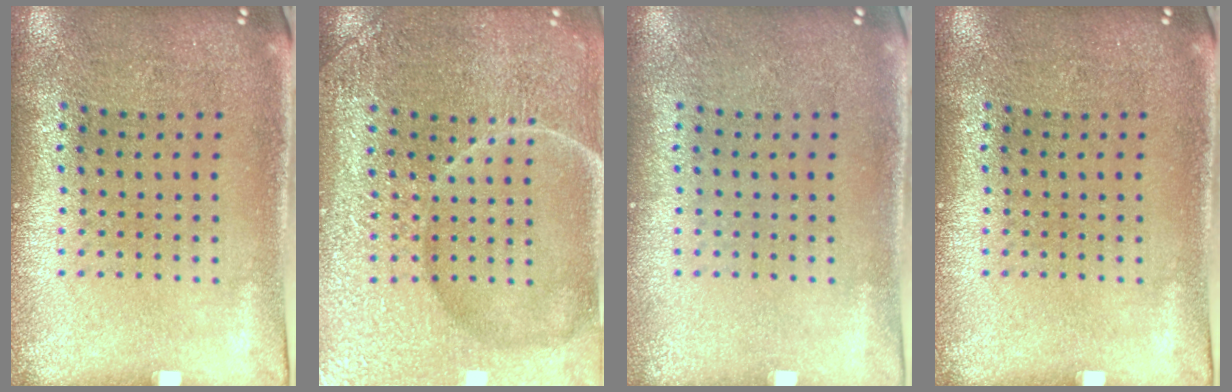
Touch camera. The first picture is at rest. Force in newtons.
{"total": 7.5, "press": 7.4, "slide": 1.0}
{"total": 0.0}
{"total": 0.0}